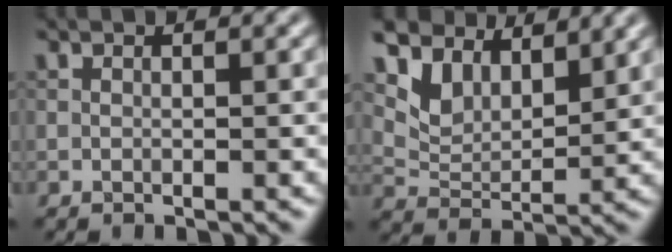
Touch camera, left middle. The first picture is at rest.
{"total": 5.9, "force": [4.7, 2.7, 2.3], "torque": [-0.058, 0.001, 0.080]}